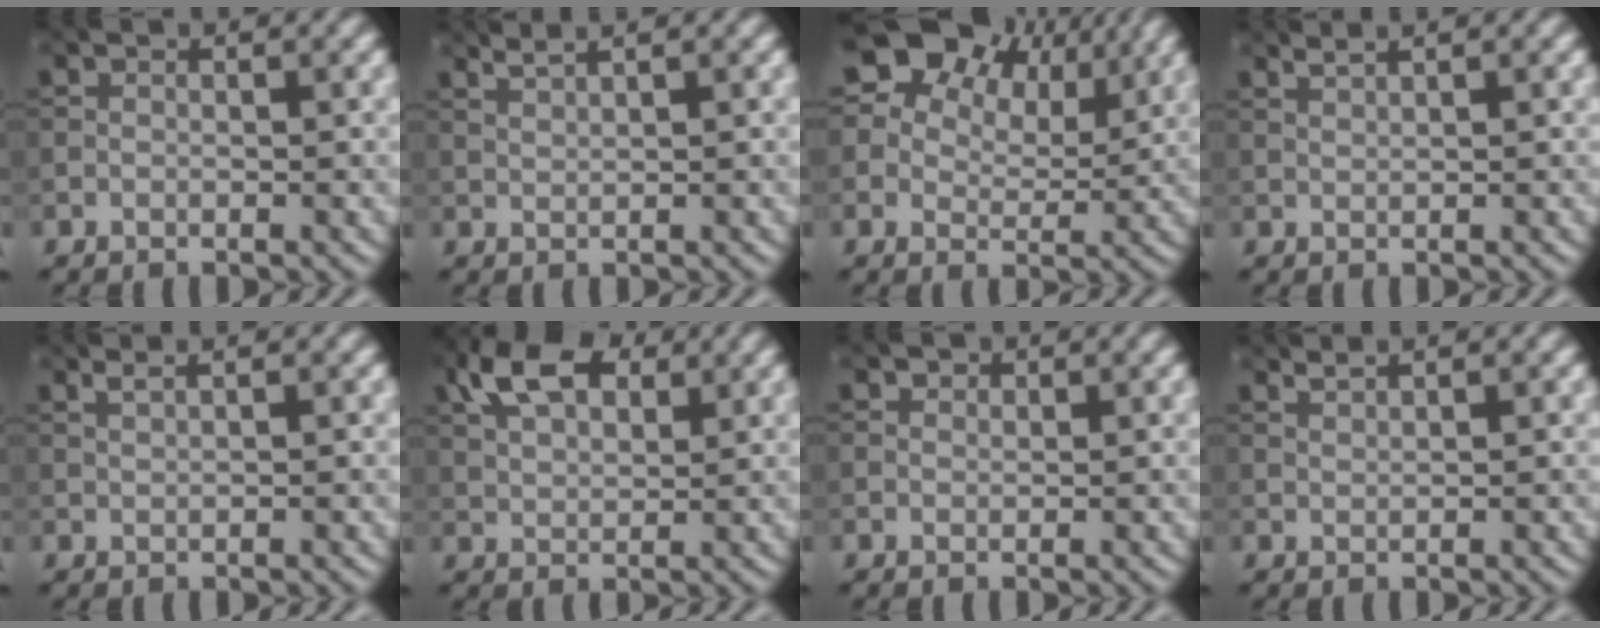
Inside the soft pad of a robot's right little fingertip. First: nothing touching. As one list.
[{"total": 2.0, "force": [1.6, 0.4, 1.1], "torque": [-0.015, 0.001, 0.022]}, {"total": 14.1, "force": [8.2, 8.8, 7.2], "torque": [-0.129, 0.024, 0.145]}, {"total": 1.6, "force": [1.3, 0.4, 0.9], "torque": [-0.010, 0.001, 0.016]}, {"total": 1.7, "force": [1.2, 0.5, 1.1], "torque": [-0.013, 0.001, 0.012]}, {"total": 7.0, "force": [3.2, 3.9, 4.9], "torque": [-0.102, 0.015, 0.053]}, {"total": 0.7, "force": [0.5, 0.4, 0.1], "torque": [-0.003, 0.000, 0.010]}, {"total": 1.3, "force": [1.1, 0.2, 0.6], "torque": [-0.008, 0.000, 0.020]}]